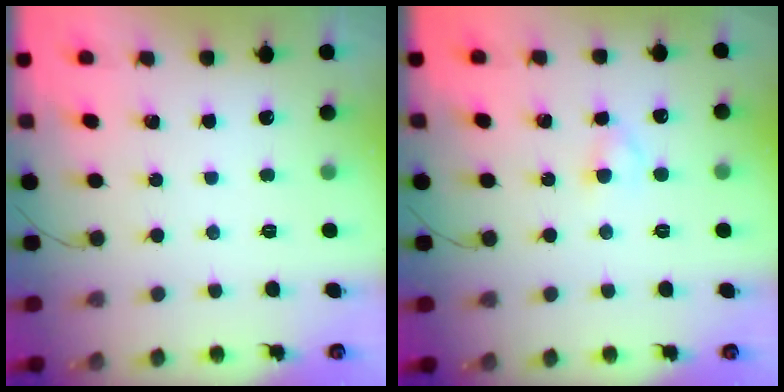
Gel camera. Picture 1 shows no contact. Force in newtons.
{"total": 2.7, "press": 2.5, "slide": 1.2}